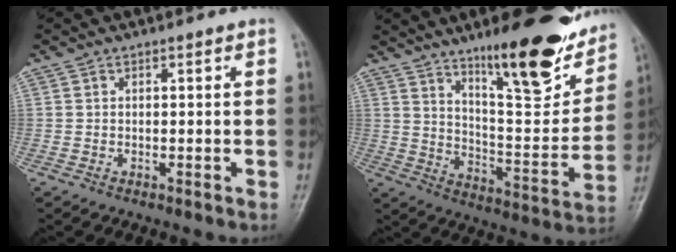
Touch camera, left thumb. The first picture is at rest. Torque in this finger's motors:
{"motor_torque": [1.30, 1.02, 1.41, -1.36, 0.18]}